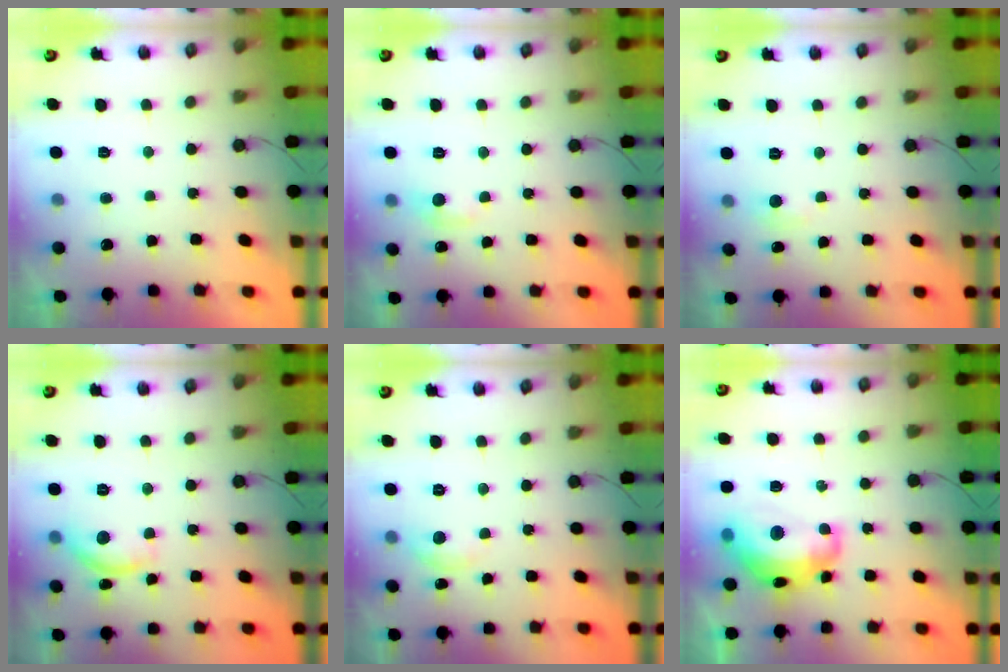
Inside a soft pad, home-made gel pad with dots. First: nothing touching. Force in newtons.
{"total": 5.9, "press": 5.9, "slide": 0.8}
{"total": 3.7, "press": 3.6, "slide": 0.6}
{"total": 9.7, "press": 9.7, "slide": 0.7}
{"total": 3.9, "press": 3.9, "slide": 0.4}
{"total": 16.0, "press": 15.9, "slide": 1.2}